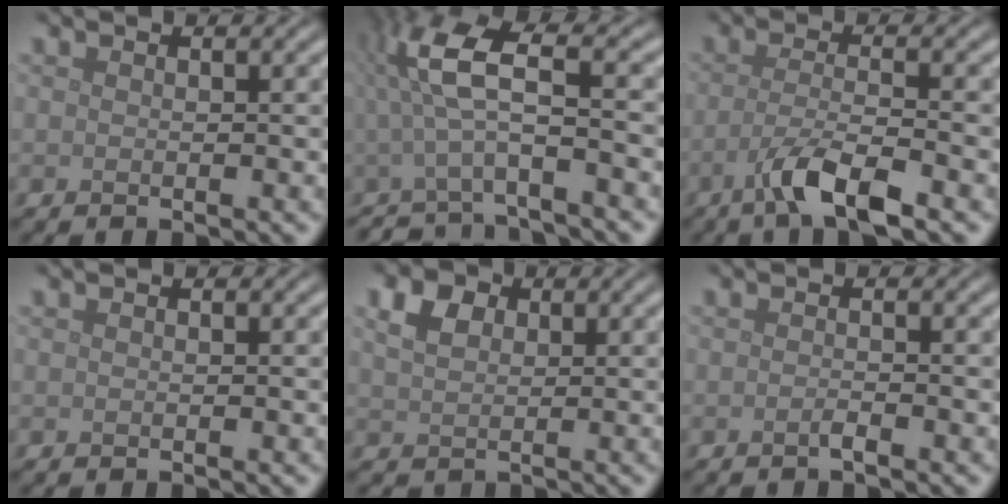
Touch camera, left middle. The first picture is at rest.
{"total": 6.0, "force": [-0.4, 1.7, 5.7], "torque": [-0.116, 0.000, -0.018]}
{"total": 4.6, "force": [-2.5, 1.0, 3.7], "torque": [-0.071, -0.002, -0.056]}
{"total": 0.0}
{"total": 3.0, "force": [1.2, 2.3, 1.6], "torque": [-0.038, 0.002, 0.019]}
{"total": 0.8, "force": [-0.4, 0.1, 0.7], "torque": [-0.011, 0.001, -0.010]}